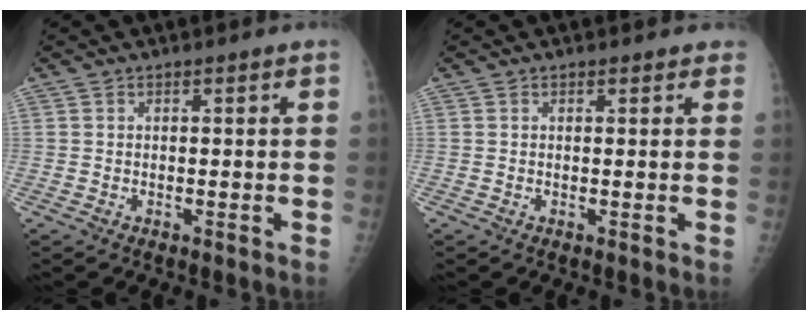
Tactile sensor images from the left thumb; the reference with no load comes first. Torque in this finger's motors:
{"motor_torque": [-0.16, -0.01, -0.08, -0.08, 0.02]}